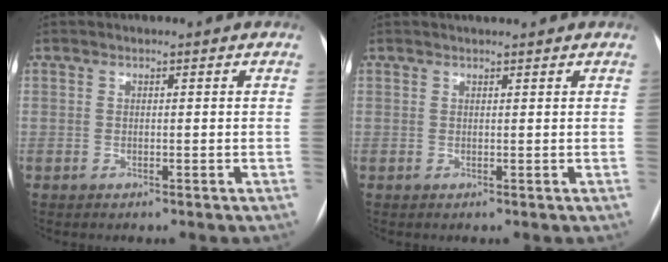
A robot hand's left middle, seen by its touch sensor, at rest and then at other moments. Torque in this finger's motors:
{"motor_torque": [0.11, -0.09, -0.04, 0.00]}